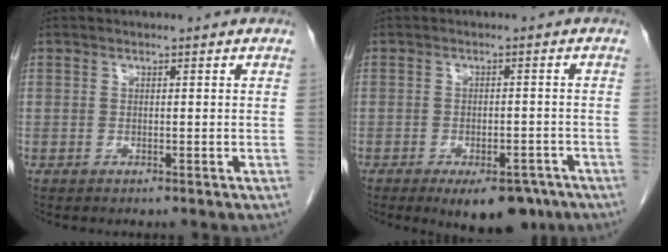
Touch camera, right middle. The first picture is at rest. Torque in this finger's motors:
{"motor_torque": [0.20, -0.16, 0.11, 0.05]}